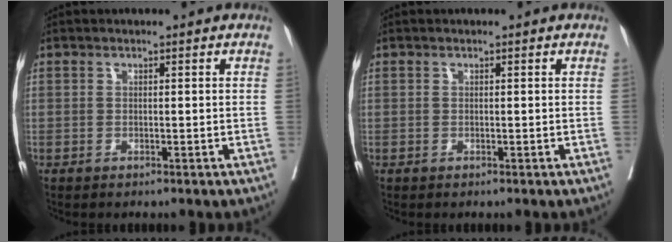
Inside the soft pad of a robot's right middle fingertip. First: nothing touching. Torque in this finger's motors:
{"motor_torque": [0.04, -0.20, 0.07, 0.00]}